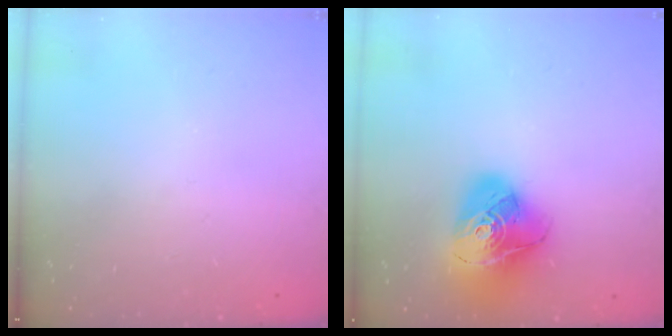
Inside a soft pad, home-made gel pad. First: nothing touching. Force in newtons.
{"total": 18.9, "press": 18.8, "slide": 2.1}